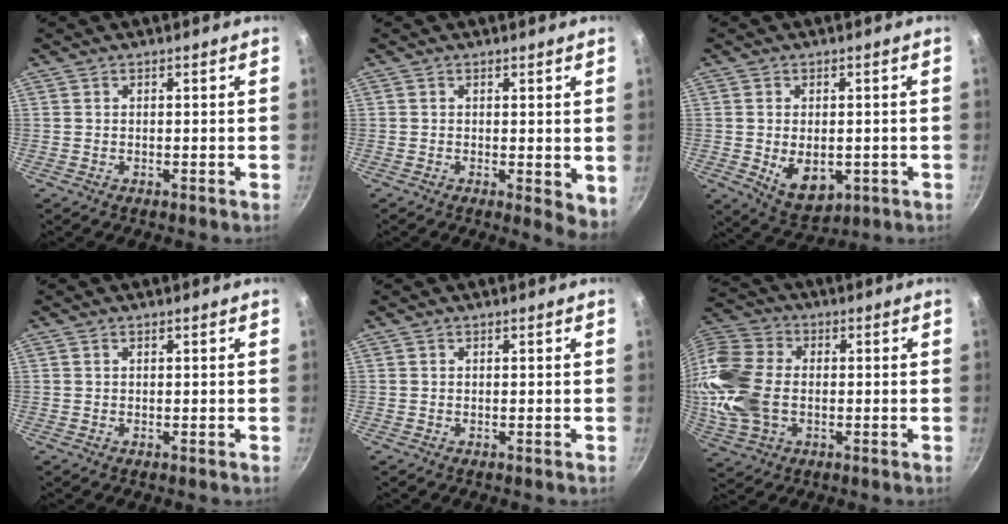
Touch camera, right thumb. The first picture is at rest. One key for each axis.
{"total": 4.5, "fx": 0.2, "fy": 1.9, "fz": 4.1, "tx": -0.045, "ty": -0.010, "tz": 0.003}
{"total": 8.2, "fx": -1.4, "fy": 5.3, "fz": 6.1, "tx": -0.084, "ty": -0.013, "tz": -0.003}
{"total": 0.0}
{"total": 0.0}
{"total": 17.9, "fx": -1.2, "fy": 12.8, "fz": 12.5, "tx": -0.263, "ty": 0.019, "tz": -0.028}